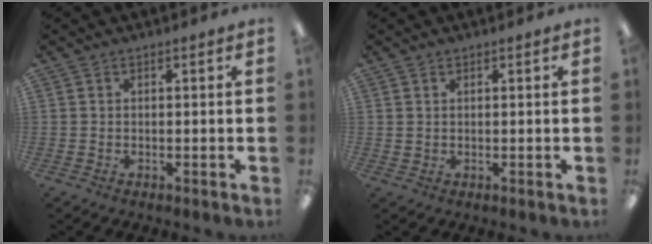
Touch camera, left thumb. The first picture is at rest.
{"total": 1.0, "force": [0.7, 0.7, 0.1], "torque": [-0.003, 0.001, 0.014]}